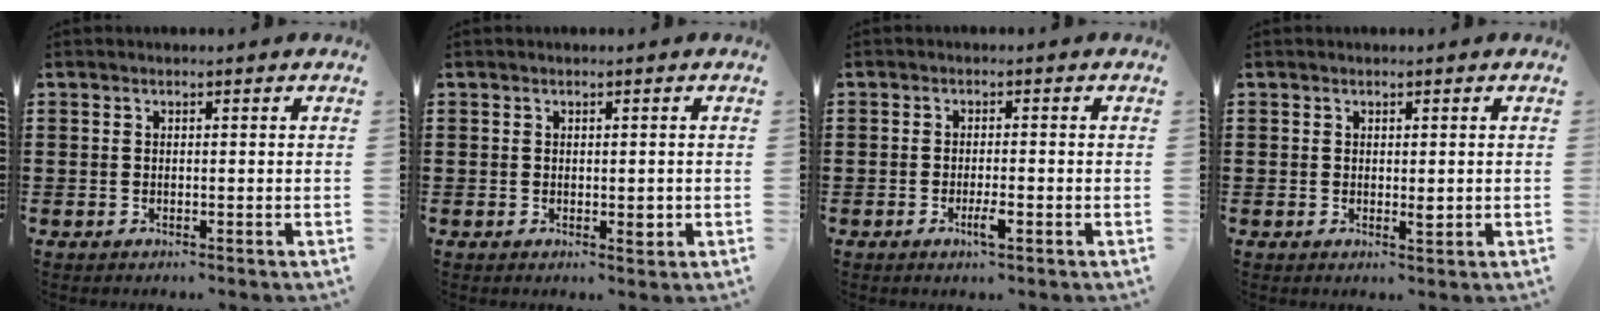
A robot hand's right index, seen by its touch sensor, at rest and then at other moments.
{"total": 1.6, "force": [-0.2, 0.9, 1.4], "torque": [-0.024, 0.001, -0.003]}
{"total": 2.8, "force": [-1.3, 0.4, 2.5], "torque": [-0.056, -0.006, -0.028]}
{"total": 1.2, "force": [0.0, 0.5, 1.0], "torque": [-0.019, 0.000, 0.000]}